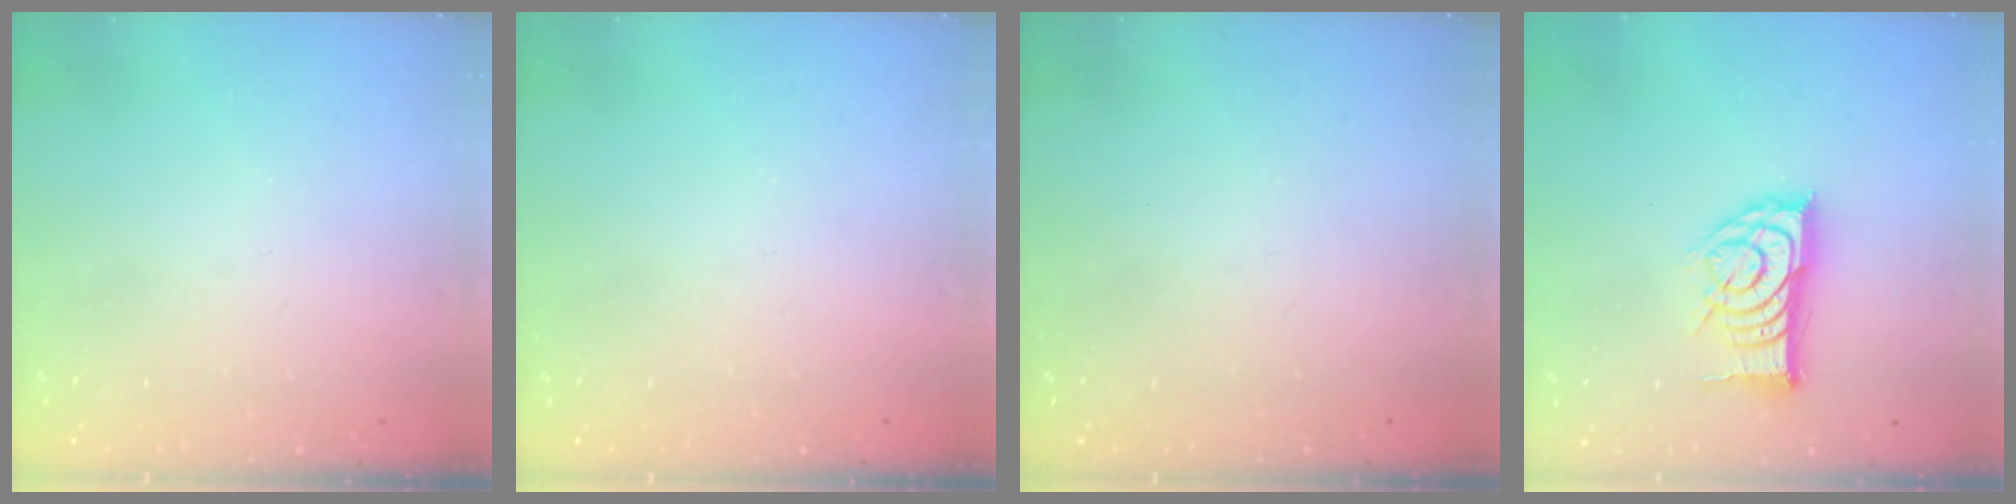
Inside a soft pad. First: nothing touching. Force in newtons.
{"total": 0.0}
{"total": 2.1, "press": 2.0, "slide": 0.4}
{"total": 13.9, "press": 13.9, "slide": 0.6}